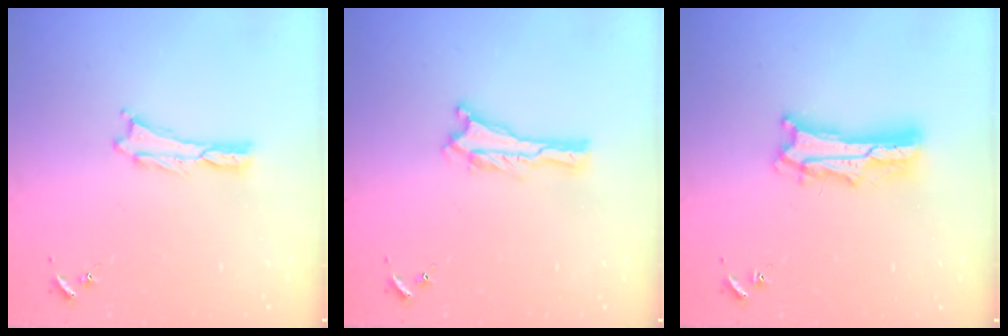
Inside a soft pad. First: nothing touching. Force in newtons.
{"total": 0.0}
{"total": 6.1, "press": 6.1, "slide": 0.5}